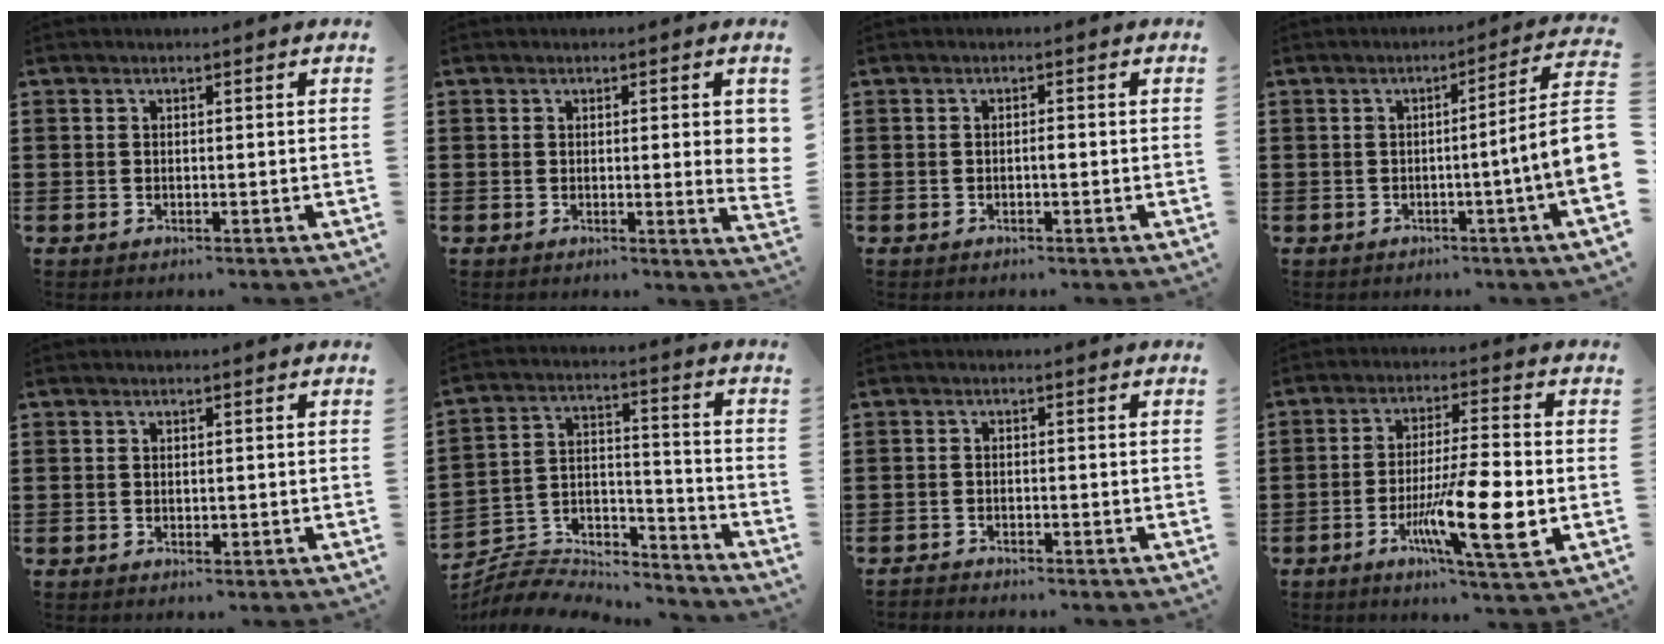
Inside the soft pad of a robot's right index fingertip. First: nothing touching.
{"total": 4.0, "force": [0.4, 0.4, 3.9], "torque": [-0.063, -0.004, 0.005]}
{"total": 1.0, "force": [-0.4, 0.2, 0.9], "torque": [-0.019, -0.002, -0.006]}
{"total": 7.9, "force": [-0.9, -0.5, 7.8], "torque": [-0.125, -0.029, -0.021]}
{"total": 0.9, "force": [0.0, 0.5, 0.7], "torque": [-0.012, 0.002, -0.001]}
{"total": 6.8, "force": [-6.3, 1.9, 1.4], "torque": [-0.038, 0.005, -0.129]}
{"total": 1.4, "force": [-1.3, 0.1, -0.1], "torque": [-0.002, 0.004, -0.030]}
{"total": 12.5, "force": [-3.5, 1.9, 11.8], "torque": [-0.218, -0.010, -0.063]}